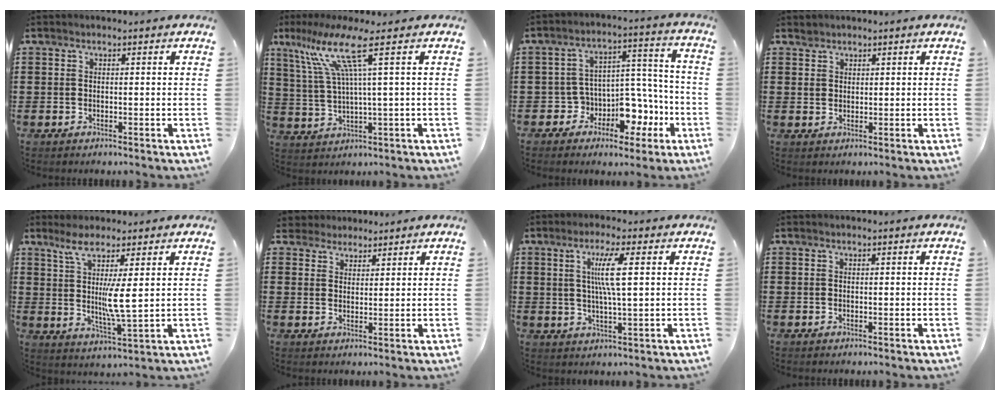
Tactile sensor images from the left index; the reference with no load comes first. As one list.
[{"total": 9.2, "force": [3.9, -0.2, 8.3], "torque": [-0.186, -0.011, 0.058]}, {"total": 7.5, "force": [-2.9, 6.2, 3.2], "torque": [-0.062, -0.001, -0.045]}, {"total": 1.6, "force": [1.2, 1.0, -0.1], "torque": [-0.002, 0.002, 0.026]}, {"total": 7.1, "force": [3.0, 0.4, 6.4], "torque": [-0.123, -0.017, 0.050]}, {"total": 2.8, "force": [2.4, 1.3, -0.5], "torque": [-0.003, 0.004, 0.046]}, {"total": 6.1, "force": [1.6, 0.5, 5.9], "torque": [-0.117, 0.001, 0.021]}, {"total": 0.0}]